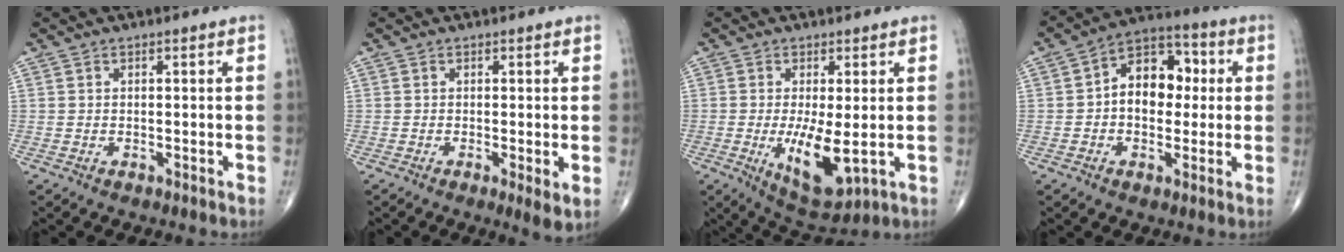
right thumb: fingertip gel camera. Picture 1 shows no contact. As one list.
[{"total": 3.1, "force": [-0.5, 0.5, 3.0], "torque": [-0.052, -0.015, -0.013]}, {"total": 9.3, "force": [-1.3, 3.1, 8.6], "torque": [-0.145, -0.027, -0.010]}, {"total": 11.8, "force": [0.9, 8.1, 8.5], "torque": [-0.097, 0.029, 0.004]}]